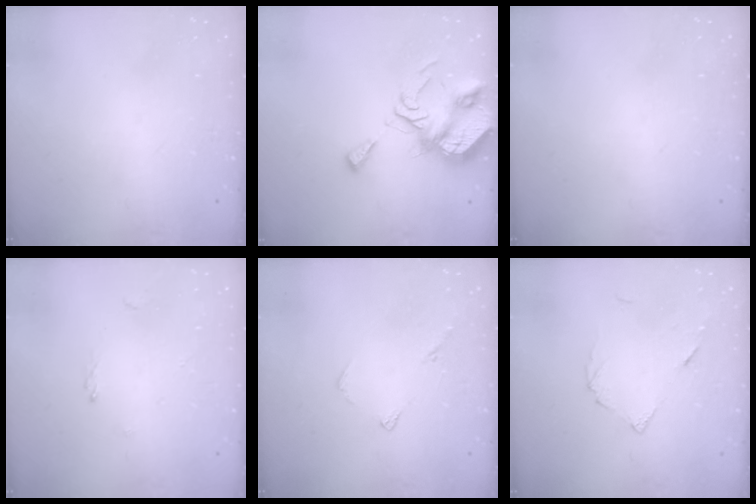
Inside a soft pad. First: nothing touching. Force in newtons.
{"total": 9.3, "press": 9.2, "slide": 1.2}
{"total": 0.0}
{"total": 0.6, "press": 0.3, "slide": 0.5}
{"total": 4.7, "press": 4.7, "slide": 0.5}
{"total": 5.5, "press": 5.5, "slide": 0.8}